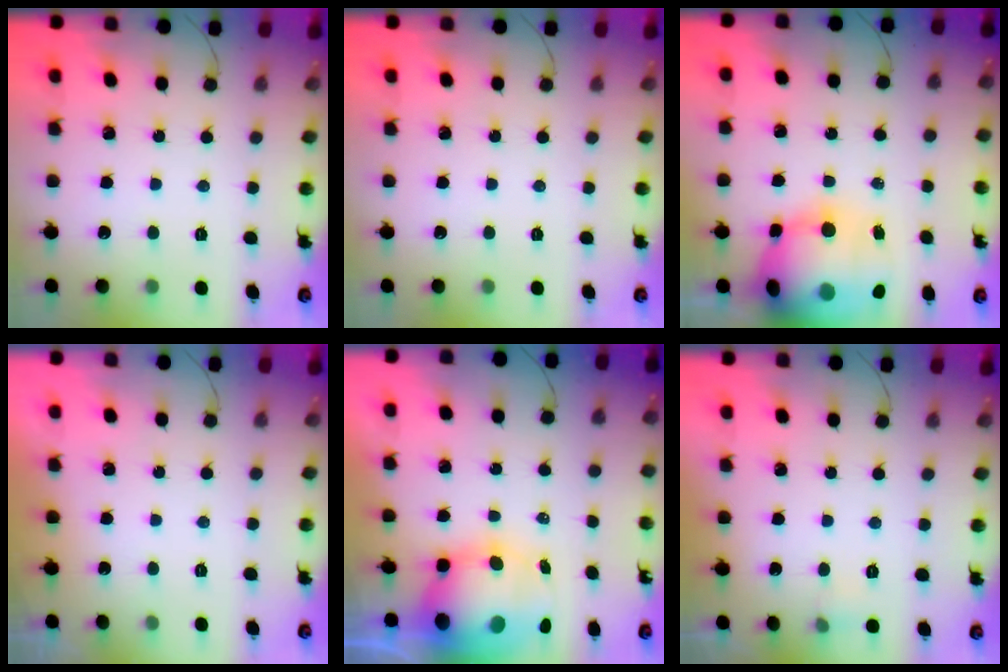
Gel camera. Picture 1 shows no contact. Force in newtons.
{"total": 0.0}
{"total": 24.2, "press": 23.6, "slide": 5.5}
{"total": 0.0}
{"total": 13.1, "press": 12.8, "slide": 2.9}
{"total": 7.6, "press": 3.7, "slide": 6.6}